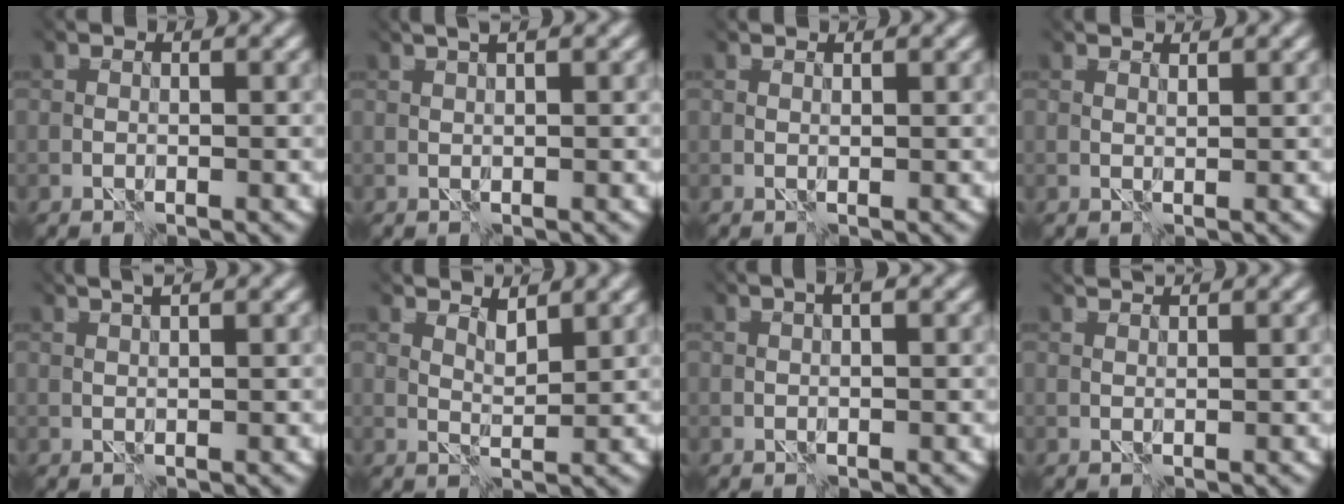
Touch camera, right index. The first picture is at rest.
{"total": 1.4, "force": [1.1, -0.3, 0.7], "torque": [0.002, 0.011, 0.015]}
{"total": 1.1, "force": [1.0, 0.2, 0.2], "torque": [-0.008, 0.000, 0.018]}
{"total": 1.9, "force": [1.9, 0.2, 0.4], "torque": [-0.007, 0.001, 0.028]}
{"total": 1.9, "force": [1.6, -0.1, 1.0], "torque": [-0.002, 0.016, 0.022]}
{"total": 1.3, "force": [1.1, -0.7, 0.0], "torque": [-0.006, -0.013, 0.040]}
{"total": 0.8, "force": [0.0, -0.6, 0.5], "torque": [0.001, 0.000, 0.013]}
{"total": 3.1, "force": [2.9, 0.4, 1.0], "torque": [-0.018, 0.011, 0.041]}